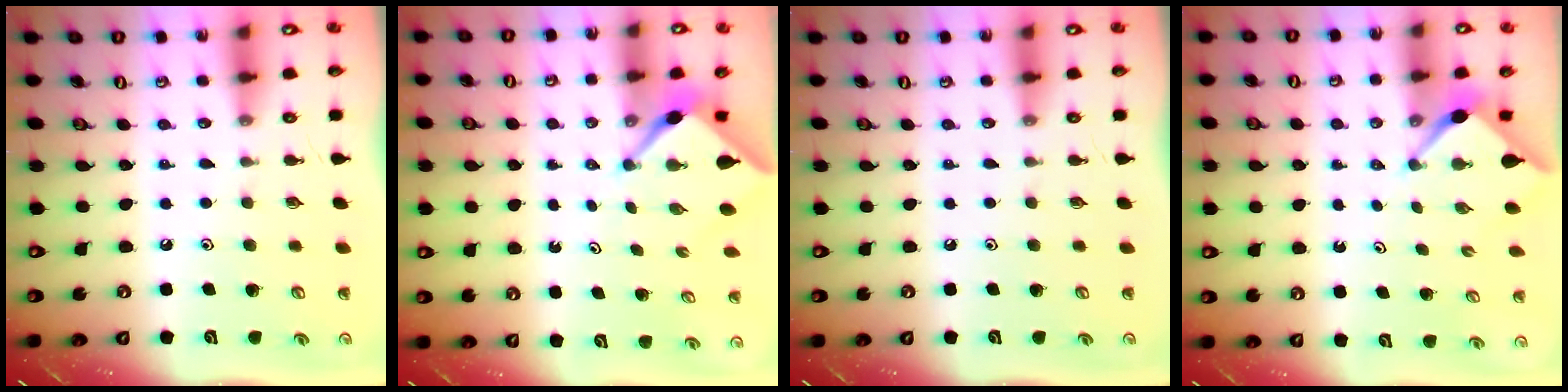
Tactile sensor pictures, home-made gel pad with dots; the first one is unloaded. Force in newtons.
{"total": 2.6, "press": 2.6, "slide": 0.2}
{"total": 0.0}
{"total": 2.5, "press": 2.5, "slide": 0.3}